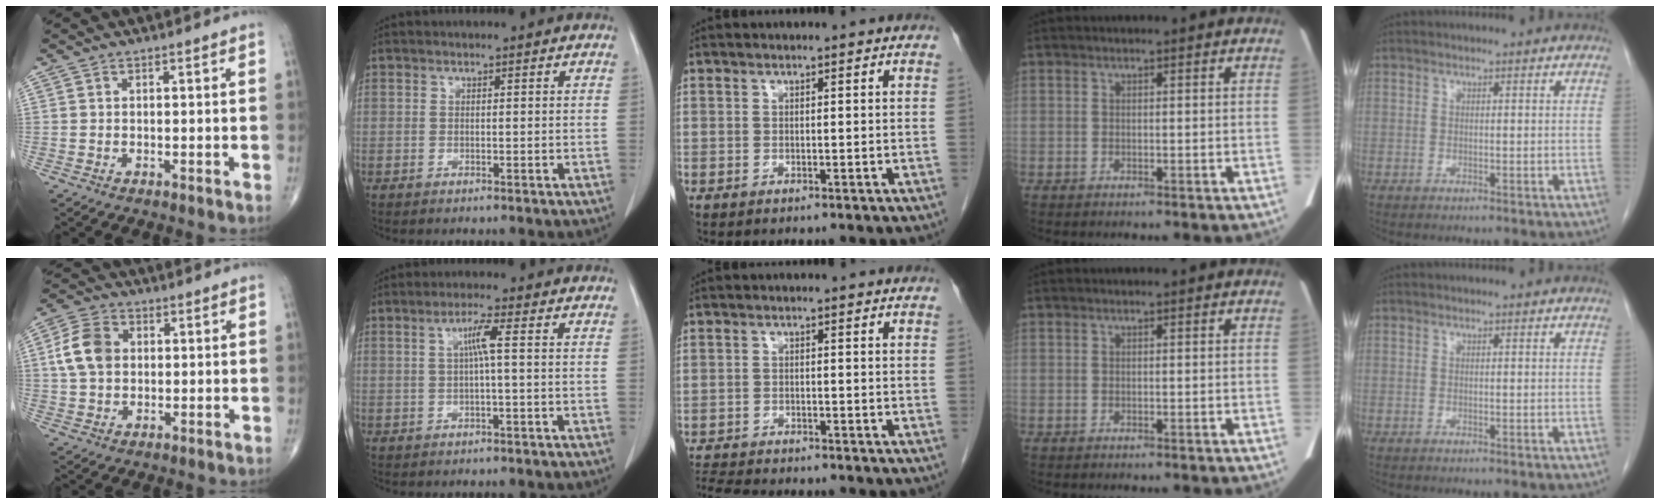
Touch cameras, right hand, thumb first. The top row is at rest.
{"thumb": {"total": 8.5, "force": [1.2, 6.3, 5.6], "torque": [-0.098, 0.011, 0.019]}, "index": {"total": 3.2, "force": [0.4, -0.4, 3.2], "torque": [-0.062, 0.006, 0.007]}, "middle": {"total": 8.3, "force": [-7.7, 0.9, 3.0], "torque": [-0.052, -0.011, -0.122]}}